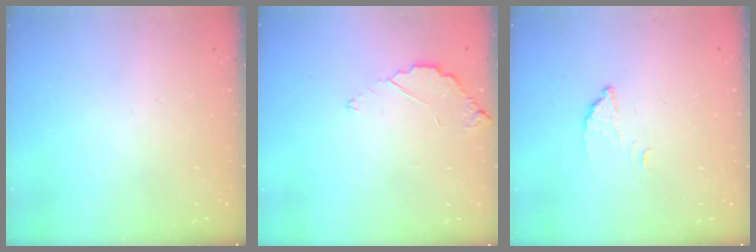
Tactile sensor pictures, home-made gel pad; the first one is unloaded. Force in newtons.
{"total": 3.3, "press": 3.3, "slide": 0.3}
{"total": 3.0, "press": 3.0, "slide": 0.1}